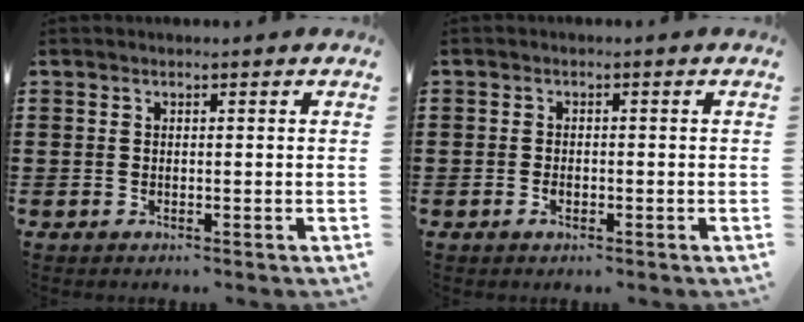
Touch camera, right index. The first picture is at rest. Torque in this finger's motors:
{"motor_torque": [0.96, 1.18, 0.00, 0.00]}